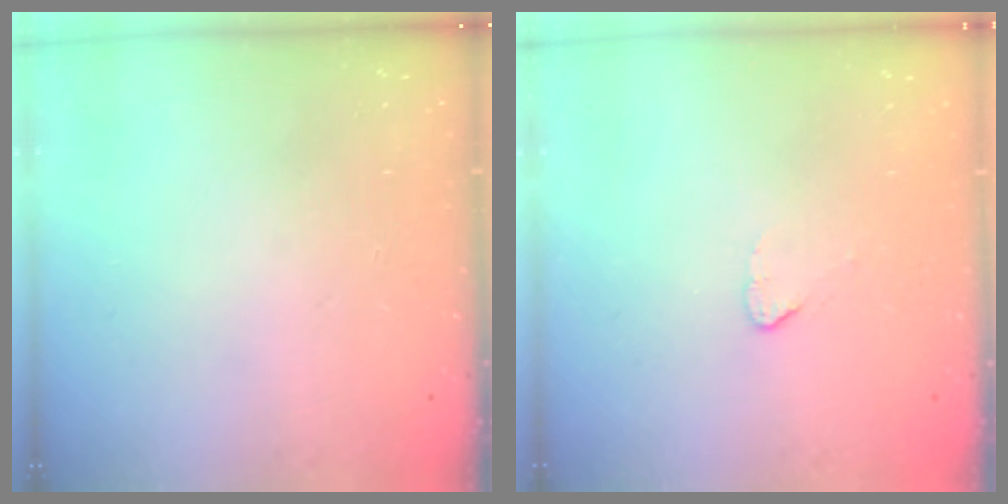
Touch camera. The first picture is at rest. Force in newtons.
{"total": 2.5, "press": 2.5, "slide": 0.2}